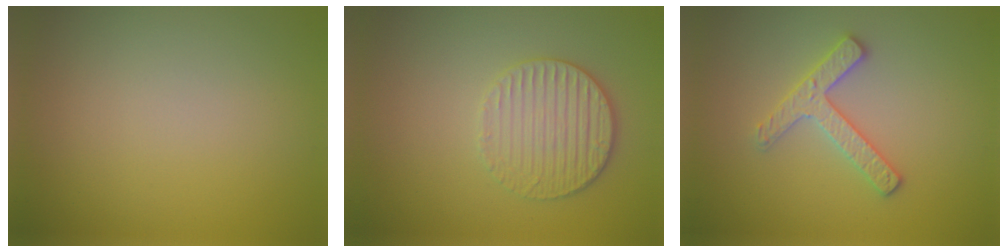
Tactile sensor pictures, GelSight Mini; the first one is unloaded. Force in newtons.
{"total": 3.4, "press": 3.2, "slide": 1.1}
{"total": 2.5, "press": 2.5, "slide": 0.4}